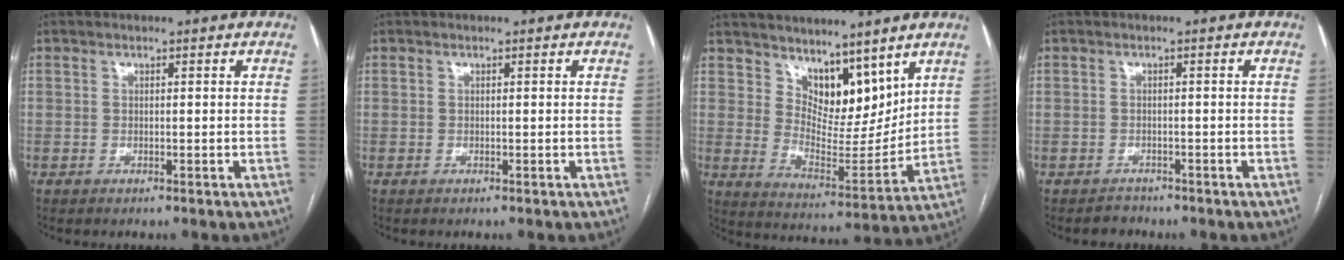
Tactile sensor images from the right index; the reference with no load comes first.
{"total": 0.0}
{"total": 10.6, "force": [7.7, 4.9, 5.3], "torque": [-0.086, -0.003, 0.146]}
{"total": 1.7, "force": [-1.4, 0.9, -0.3], "torque": [0.000, 0.000, -0.021]}